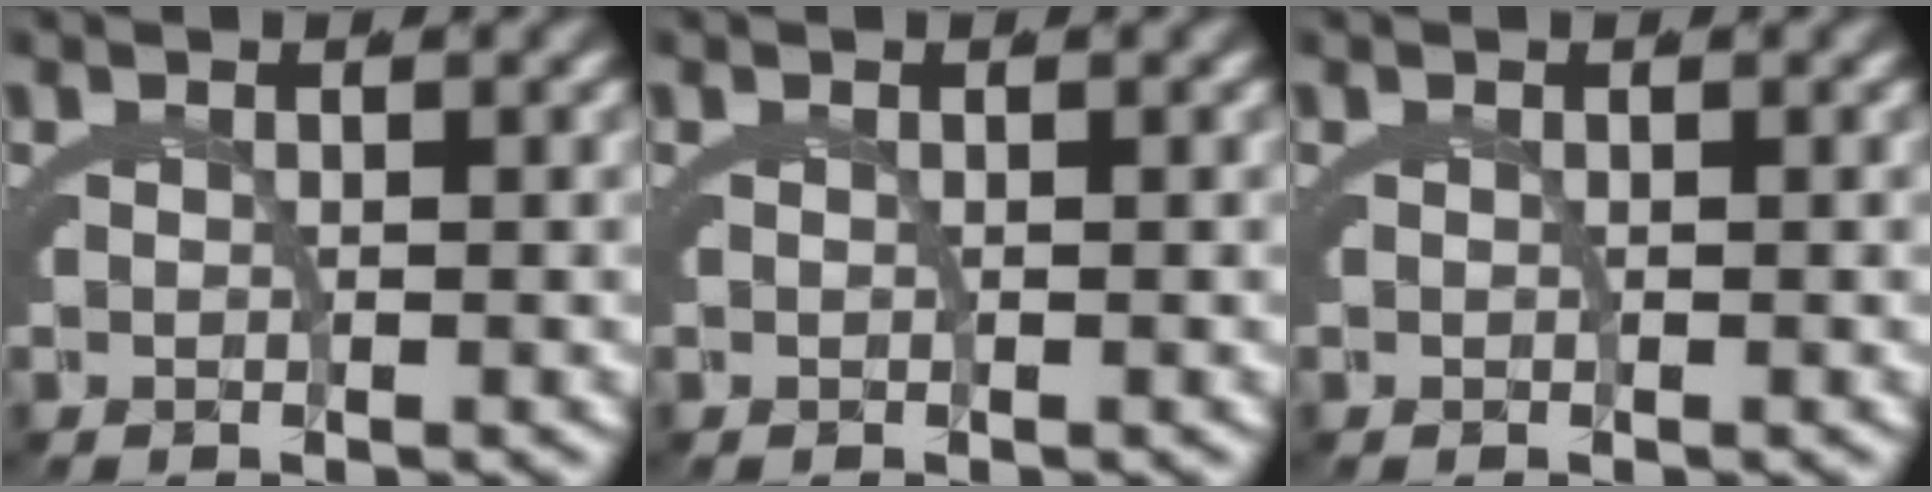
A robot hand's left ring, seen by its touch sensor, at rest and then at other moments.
{"total": 0.0}
{"total": 0.0}